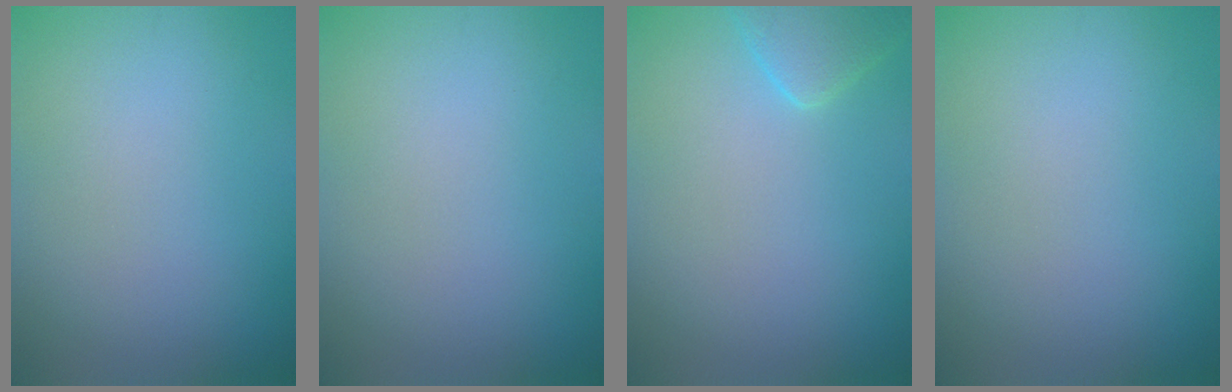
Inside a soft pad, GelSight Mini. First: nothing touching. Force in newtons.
{"total": 0.0}
{"total": 2.6, "press": 2.6, "slide": 0.2}
{"total": 0.0}